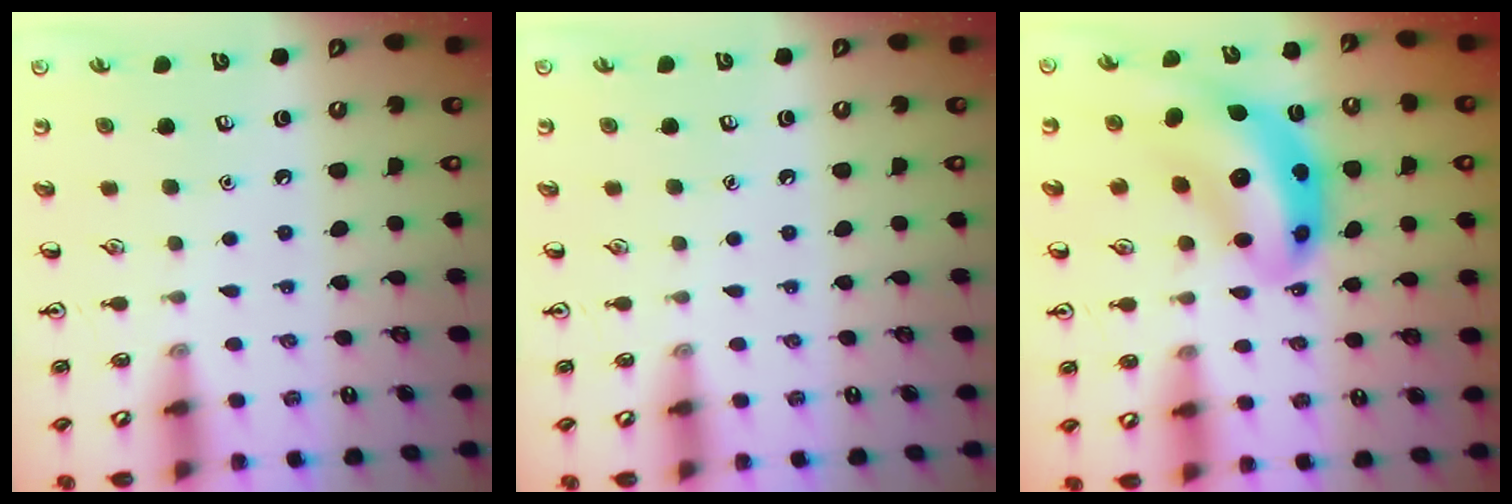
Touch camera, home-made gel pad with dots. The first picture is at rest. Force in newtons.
{"total": 0.0}
{"total": 11.0, "press": 10.5, "slide": 3.3}